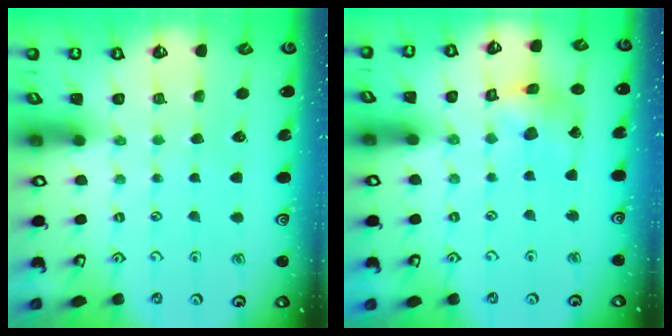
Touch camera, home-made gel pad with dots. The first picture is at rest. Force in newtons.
{"total": 7.4, "press": 7.3, "slide": 0.8}